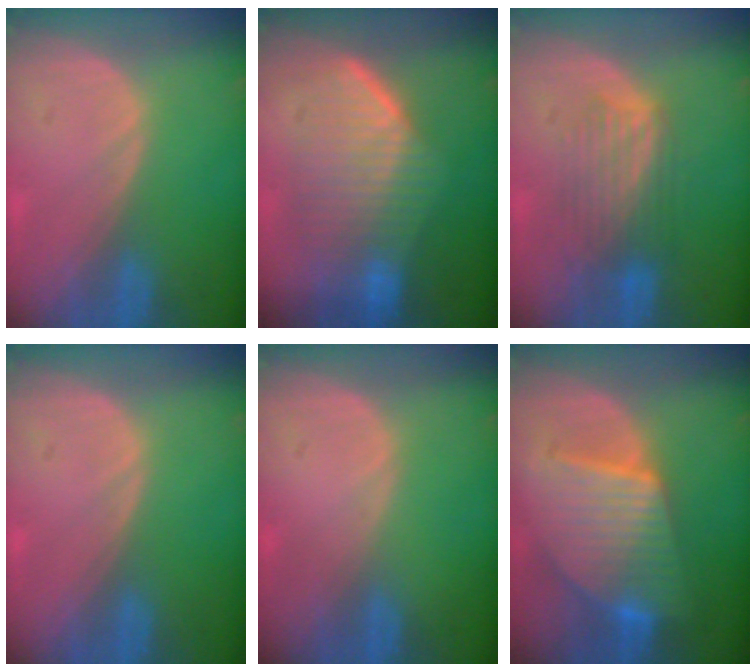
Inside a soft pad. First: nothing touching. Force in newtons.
{"total": 8.3, "press": 8.2, "slide": 1.4}
{"total": 6.0, "press": 6.0, "slide": 0.7}
{"total": 0.0}
{"total": 0.0}
{"total": 9.7, "press": 9.7, "slide": 0.9}